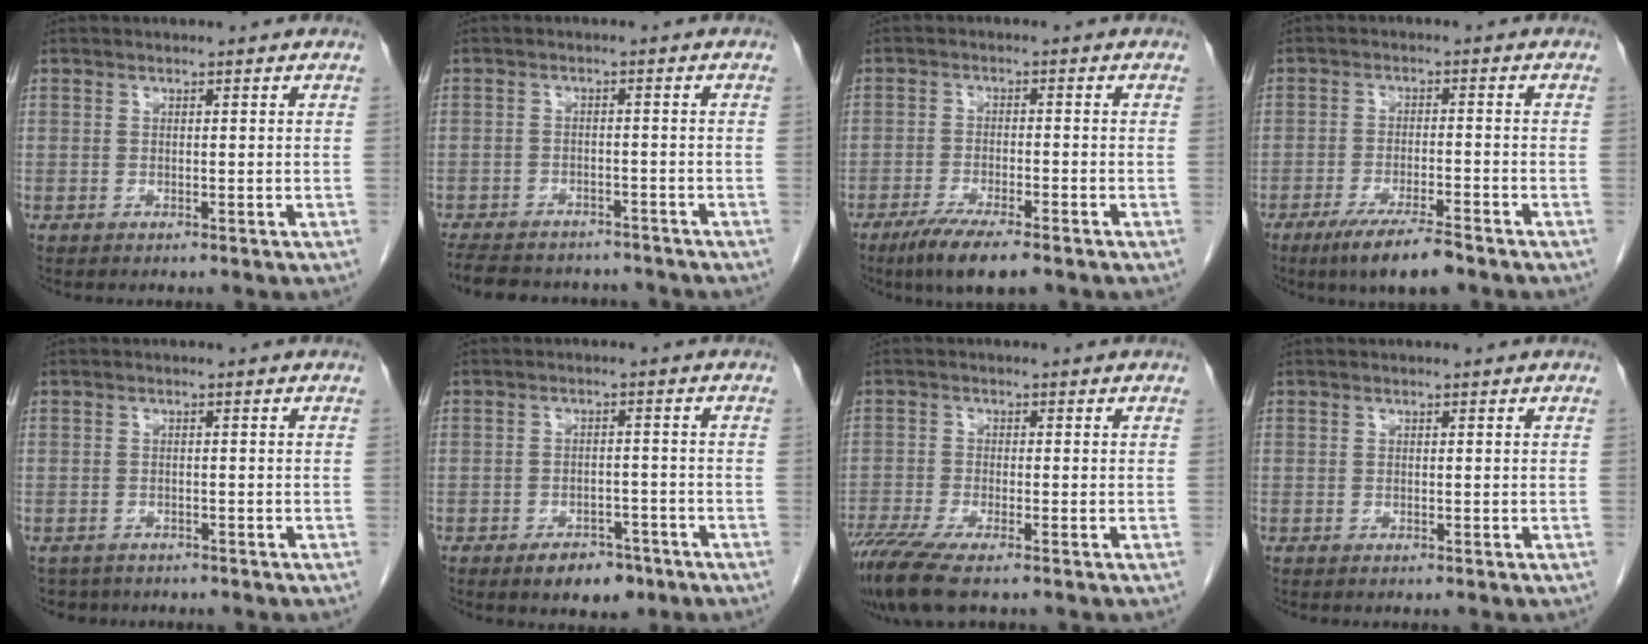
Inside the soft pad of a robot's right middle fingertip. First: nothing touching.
{"total": 14.0, "force": [-12.2, 5.0, 4.7], "torque": [-0.109, 0.000, -0.160]}
{"total": 7.2, "force": [-5.1, 1.0, 5.0], "torque": [-0.084, -0.015, -0.083]}
{"total": 7.7, "force": [-5.6, 0.8, 5.2], "torque": [-0.089, -0.017, -0.094]}
{"total": 3.7, "force": [-3.1, 1.9, 0.0], "torque": [0.000, 0.000, -0.047]}
{"total": 5.2, "force": [-3.5, 2.7, 2.7], "torque": [-0.036, 0.004, -0.044]}
{"total": 6.9, "force": [-5.1, 0.6, 4.6], "torque": [-0.085, -0.019, -0.093]}
{"total": 0.0}